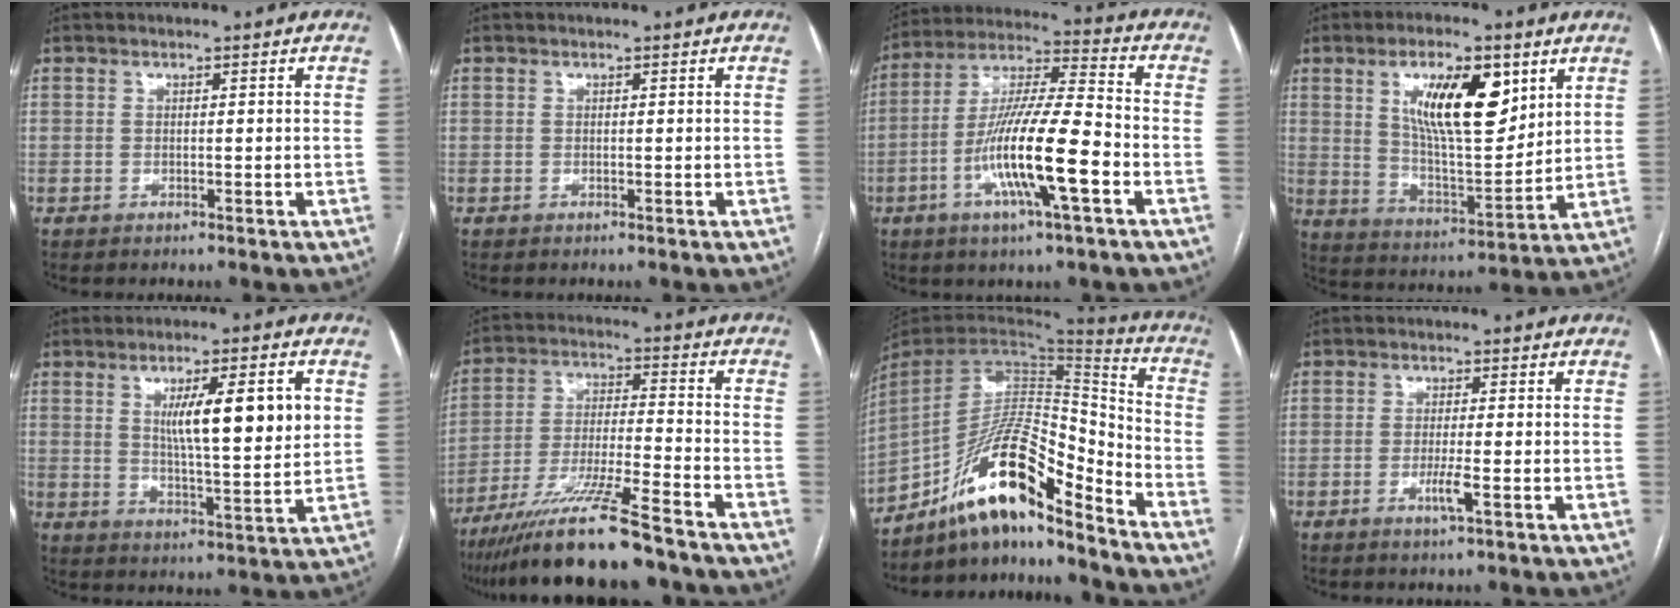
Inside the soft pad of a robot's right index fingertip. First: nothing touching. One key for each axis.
{"total": 0.0}
{"total": 15.6, "fx": -5.1, "fy": 1.2, "fz": 14.7, "tx": -0.281, "ty": -0.004, "tz": -0.094}
{"total": 14.3, "fx": 6.1, "fy": 4.6, "fz": 12.1, "tx": -0.212, "ty": 0.003, "tz": 0.110}
{"total": 11.7, "fx": 3.2, "fy": 1.4, "fz": 11.1, "tx": -0.172, "ty": -0.004, "tz": 0.051}
{"total": 15.1, "fx": -11.9, "fy": 0.0, "fz": 9.2, "tx": -0.176, "ty": -0.025, "tz": -0.207}
{"total": 16.4, "fx": -12.5, "fy": 2.3, "fz": 10.4, "tx": -0.183, "ty": 0.025, "tz": -0.220}
{"total": 2.8, "fx": -1.0, "fy": -0.2, "fz": 2.6, "tx": -0.051, "ty": -0.006, "tz": -0.019}